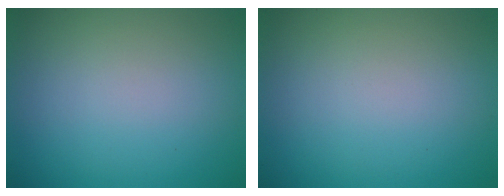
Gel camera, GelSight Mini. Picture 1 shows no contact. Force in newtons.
{"total": 0.0}